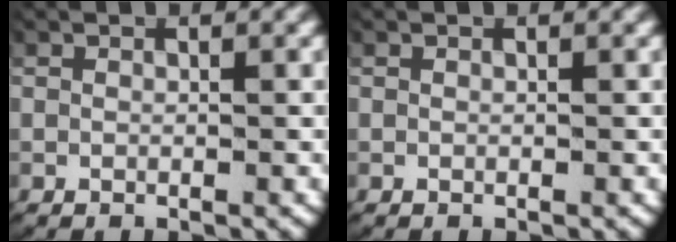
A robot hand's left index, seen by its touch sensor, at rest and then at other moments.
{"total": 0.0}